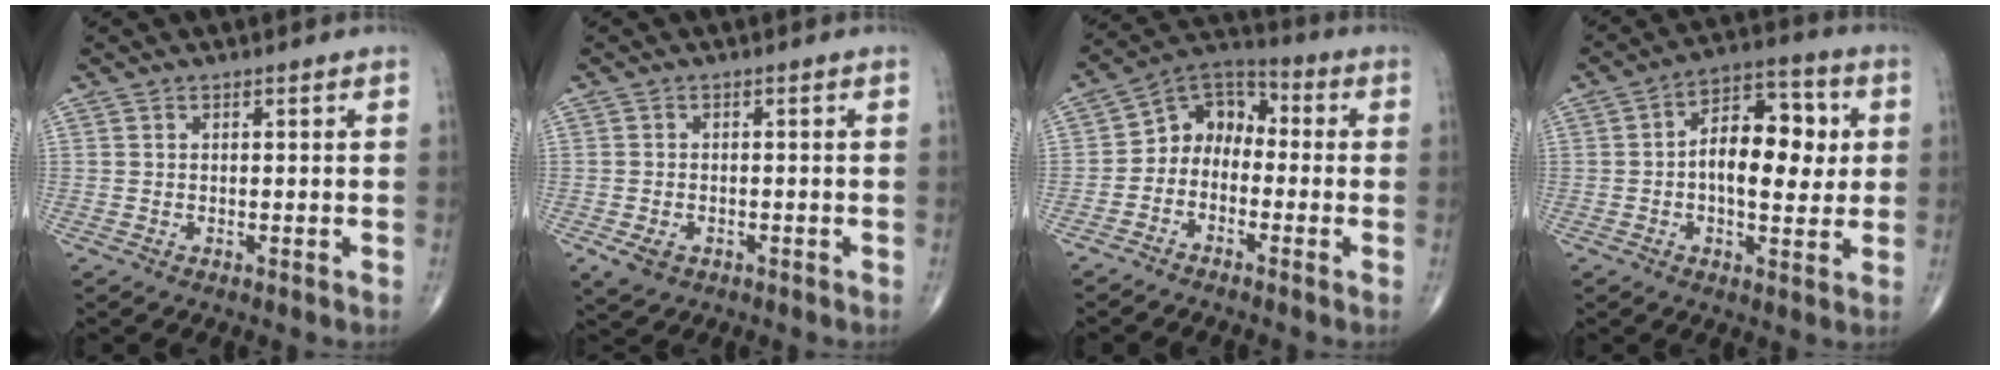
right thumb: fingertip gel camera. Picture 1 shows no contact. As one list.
[{"total": 3.3, "force": [-1.5, 2.3, 1.9], "torque": [-0.034, 0.000, -0.018]}, {"total": 8.4, "force": [-2.0, 6.7, 4.8], "torque": [-0.049, 0.052, -0.058]}, {"total": 13.5, "force": [1.0, 7.3, 11.3], "torque": [-0.144, 0.020, 0.008]}]